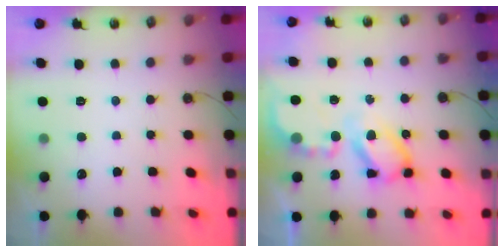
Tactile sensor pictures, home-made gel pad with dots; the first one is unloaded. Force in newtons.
{"total": 13.4, "press": 13.3, "slide": 1.3}